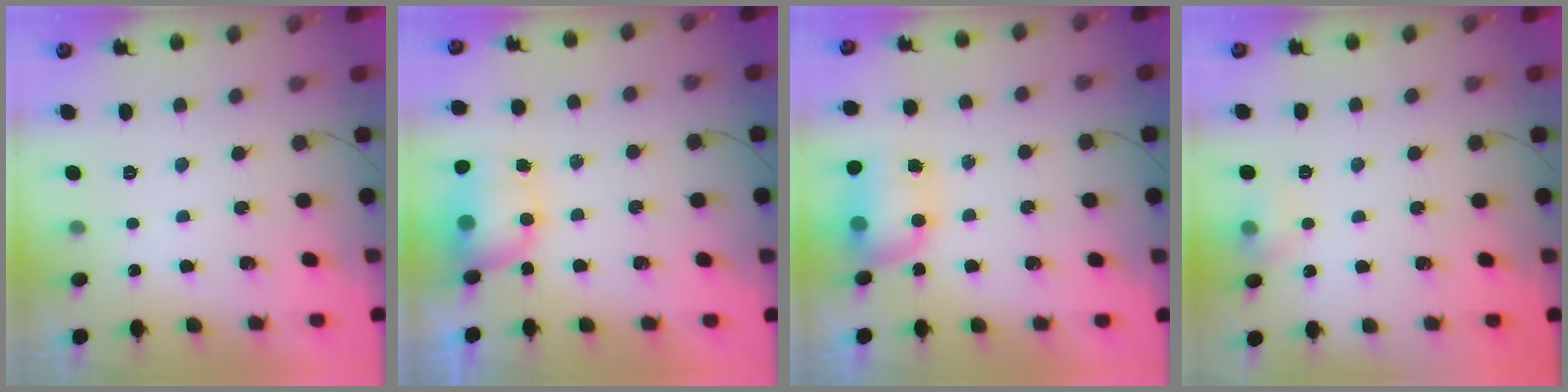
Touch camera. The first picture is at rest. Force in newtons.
{"total": 8.3, "press": 7.7, "slide": 3.0}
{"total": 7.8, "press": 7.7, "slide": 1.1}
{"total": 6.2, "press": 6.1, "slide": 1.3}